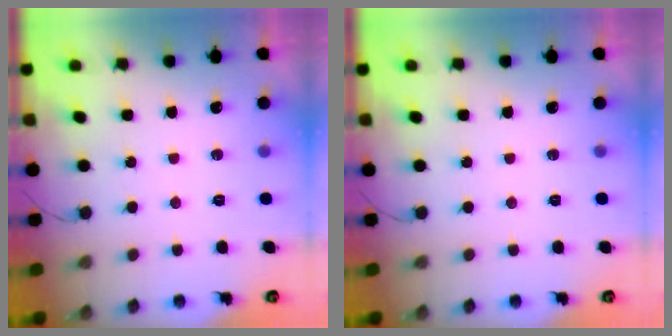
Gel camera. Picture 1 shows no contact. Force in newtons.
{"total": 0.0}